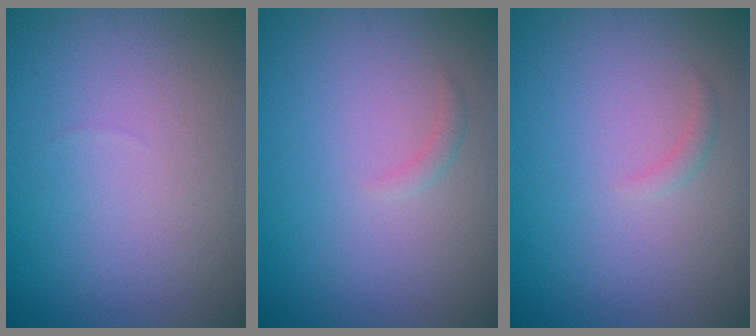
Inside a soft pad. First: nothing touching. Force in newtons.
{"total": 0.7, "press": 0.7, "slide": 0.1}
{"total": 0.7, "press": 0.7, "slide": 0.1}